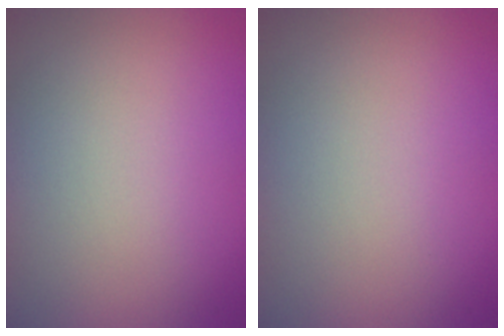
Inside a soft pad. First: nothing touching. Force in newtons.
{"total": 0.0}